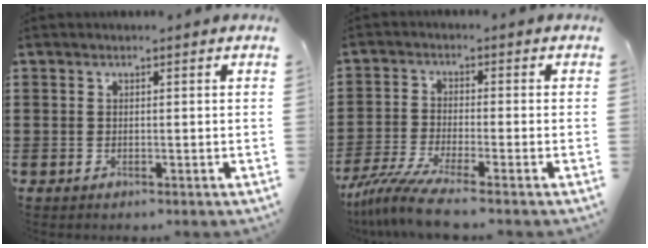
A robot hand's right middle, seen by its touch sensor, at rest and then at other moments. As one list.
[{"total": 6.2, "force": [-4.9, 0.1, 3.8], "torque": [-0.096, -0.022, -0.098]}]